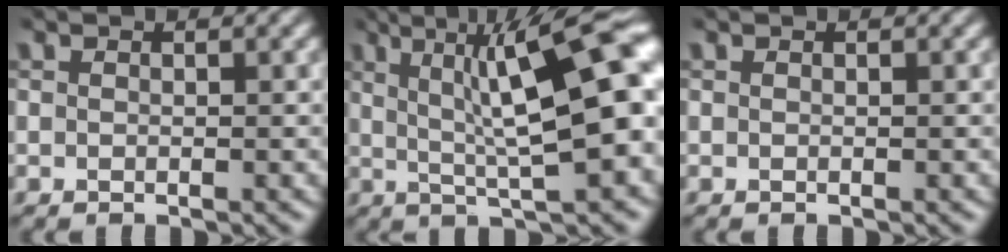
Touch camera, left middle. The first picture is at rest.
{"total": 11.7, "force": [2.4, 2.5, 11.1], "torque": [-0.158, 0.017, 0.035]}
{"total": 0.0}